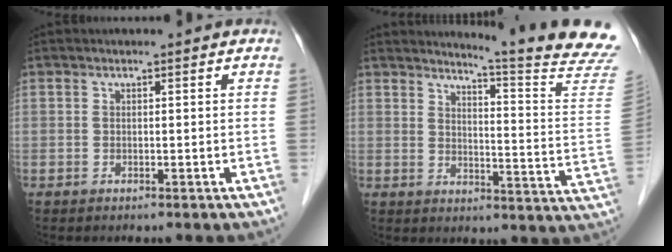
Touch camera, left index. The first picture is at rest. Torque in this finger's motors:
{"motor_torque": [-1.06, -1.08, 0.05, 0.04]}